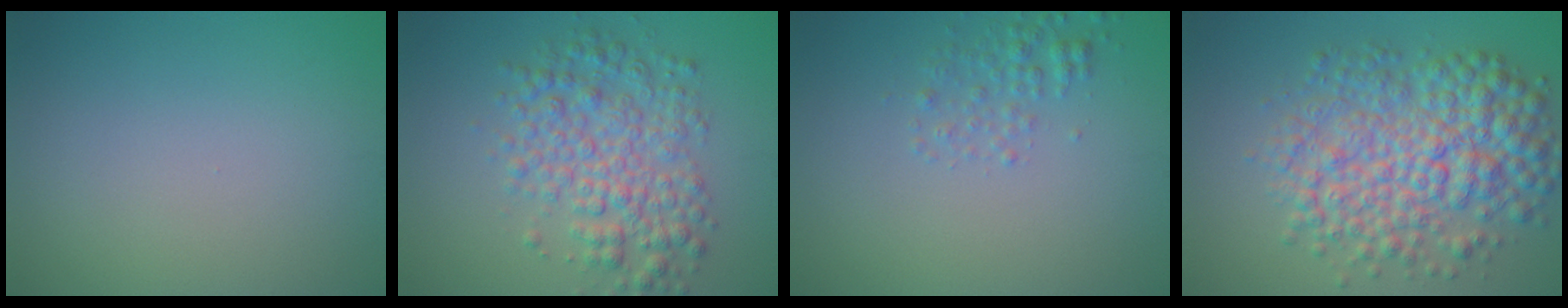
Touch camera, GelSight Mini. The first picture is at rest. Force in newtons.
{"total": 5.4, "press": 5.4, "slide": 0.0}
{"total": 1.8, "press": 1.8, "slide": 0.1}
{"total": 8.4, "press": 8.4, "slide": 0.1}